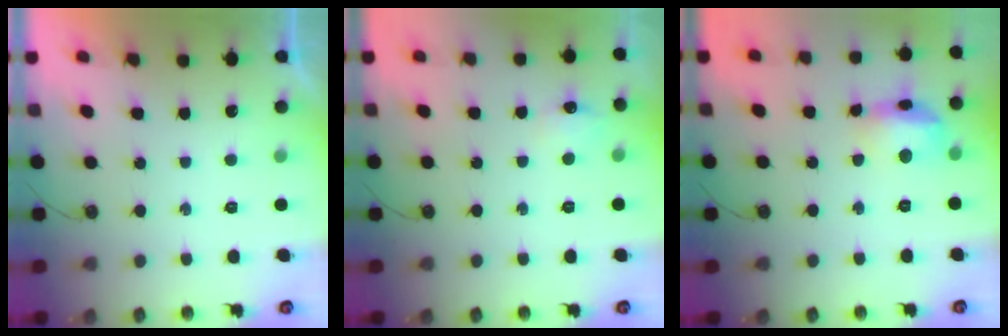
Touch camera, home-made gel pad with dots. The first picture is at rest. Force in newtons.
{"total": 6.5, "press": 6.5, "slide": 1.0}
{"total": 13.8, "press": 13.8, "slide": 1.0}